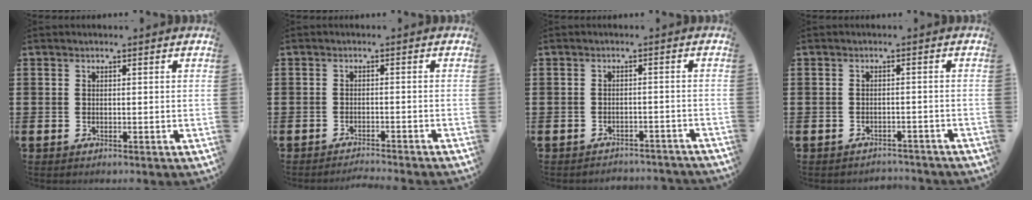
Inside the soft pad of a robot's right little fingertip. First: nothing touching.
{"total": 1.3, "force": [-1.3, -0.2, 0.1], "torque": [-0.002, 0.003, -0.027]}
{"total": 1.7, "force": [-1.7, 0.0, -0.1], "torque": [-0.004, 0.004, -0.038]}
{"total": 1.4, "force": [-1.4, 0.1, -0.1], "torque": [-0.004, 0.003, -0.031]}